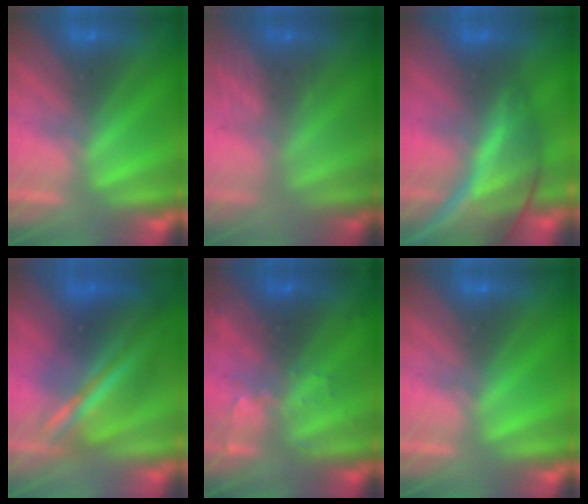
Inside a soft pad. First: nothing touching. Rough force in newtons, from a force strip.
{"total": 2.8}
{"total": 7.8}
{"total": 5.6}
{"total": 3.1}
{"total": 0.0}